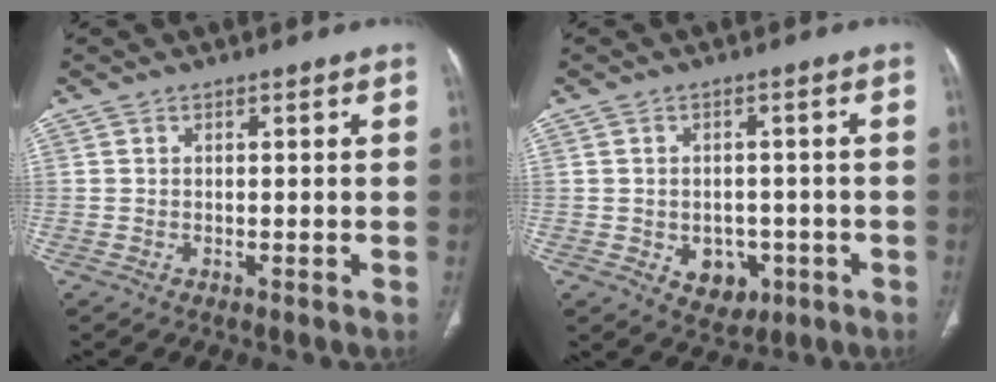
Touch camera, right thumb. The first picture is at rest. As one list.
[{"total": 6.3, "force": [-1.9, 4.9, 3.5], "torque": [-0.022, 0.010, -0.014]}]